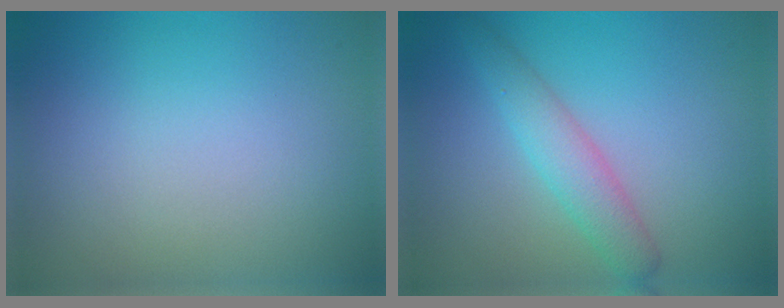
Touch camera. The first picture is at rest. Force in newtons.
{"total": 2.9, "press": 2.9, "slide": 0.1}